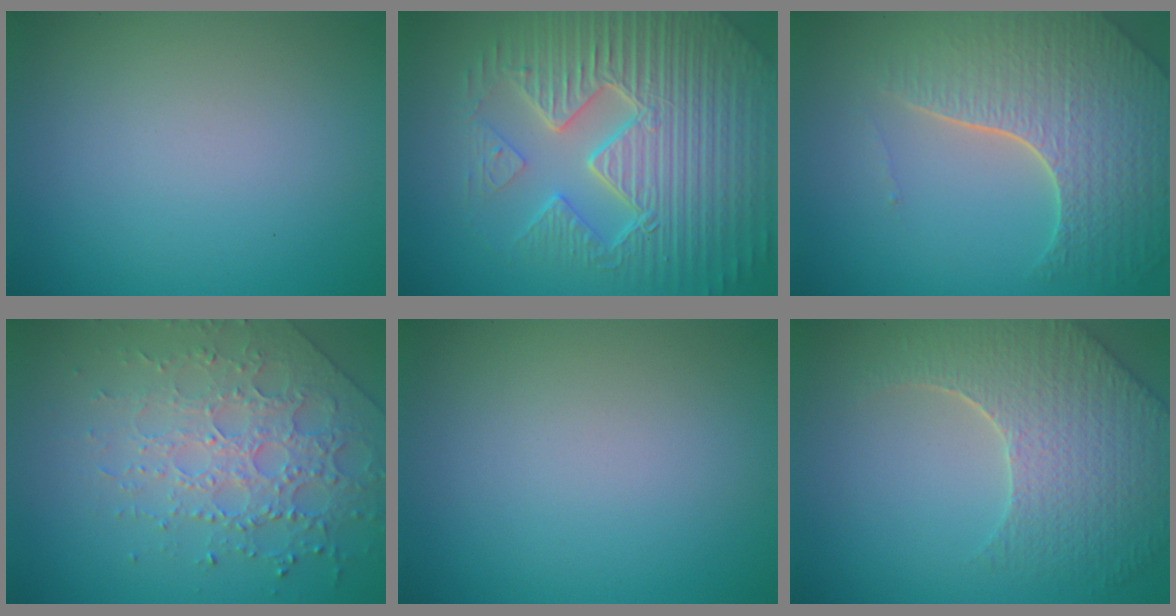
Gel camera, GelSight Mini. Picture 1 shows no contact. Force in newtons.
{"total": 9.7, "press": 6.9, "slide": 6.8}
{"total": 7.8, "press": 5.6, "slide": 5.5}
{"total": 4.3, "press": 4.3, "slide": 0.9}
{"total": 0.0}
{"total": 6.6, "press": 5.4, "slide": 3.8}